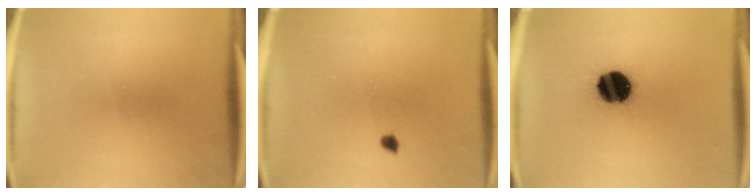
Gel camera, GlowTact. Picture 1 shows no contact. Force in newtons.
{"total": 1.1}
{"total": 13.6}